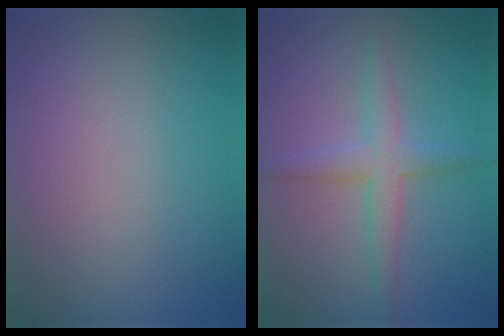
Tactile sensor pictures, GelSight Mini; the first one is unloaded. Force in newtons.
{"total": 3.2, "press": 3.2, "slide": 0.0}